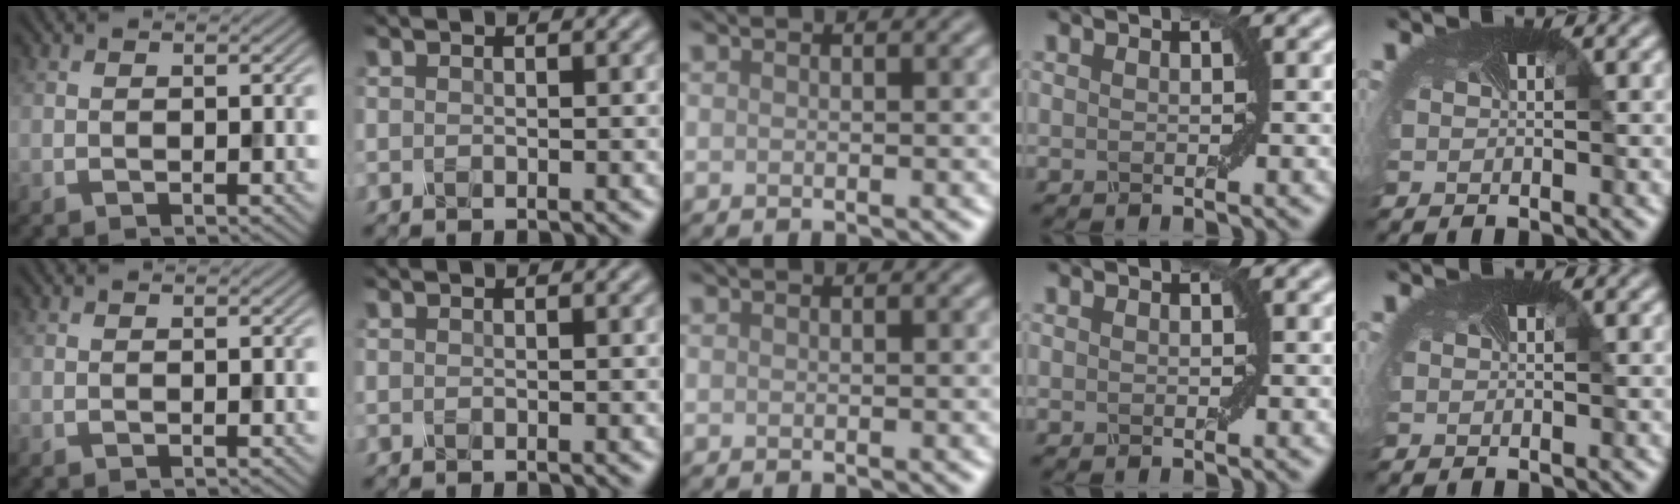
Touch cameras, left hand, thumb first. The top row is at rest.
{}